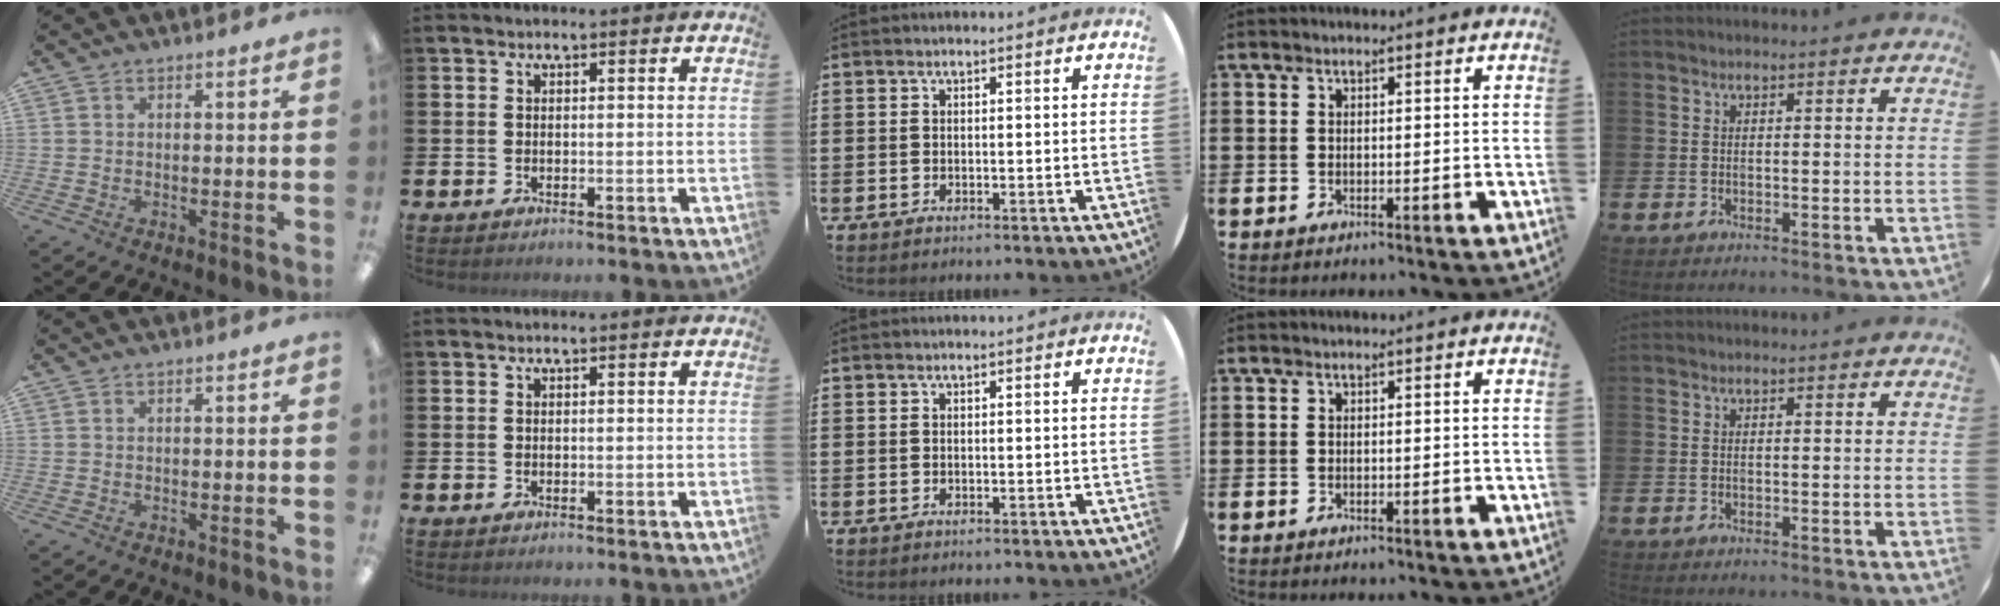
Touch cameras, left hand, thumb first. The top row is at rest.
{}